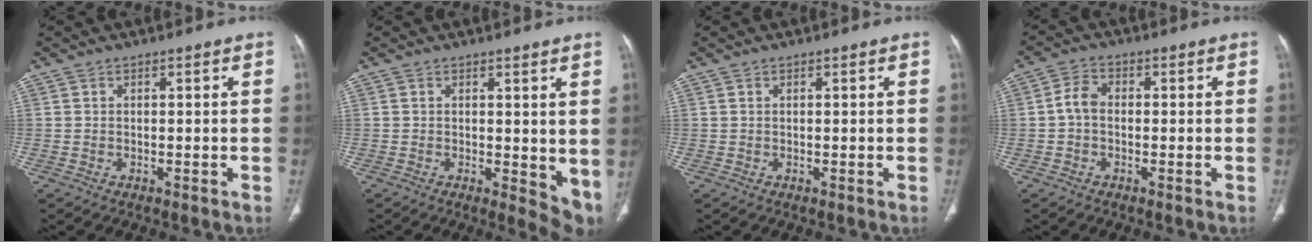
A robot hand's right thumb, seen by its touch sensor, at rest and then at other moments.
{"total": 6.1, "force": [0.7, 2.8, 5.4], "torque": [-0.056, -0.015, 0.012]}
{"total": 0.0}
{"total": 3.8, "force": [-0.5, 2.7, 2.6], "torque": [-0.045, 0.013, -0.018]}